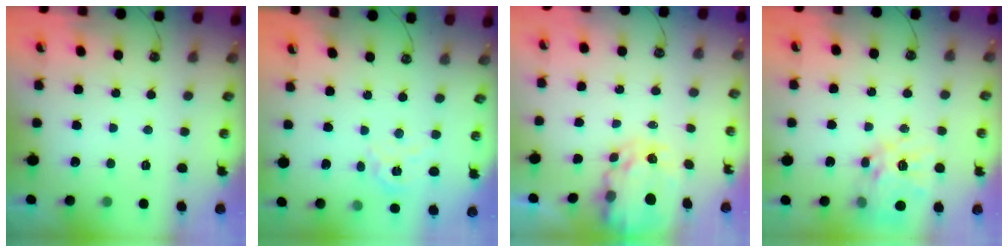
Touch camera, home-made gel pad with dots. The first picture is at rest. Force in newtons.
{"total": 6.3, "press": 6.3, "slide": 0.4}
{"total": 6.0, "press": 6.0, "slide": 0.7}
{"total": 14.7, "press": 14.6, "slide": 1.5}